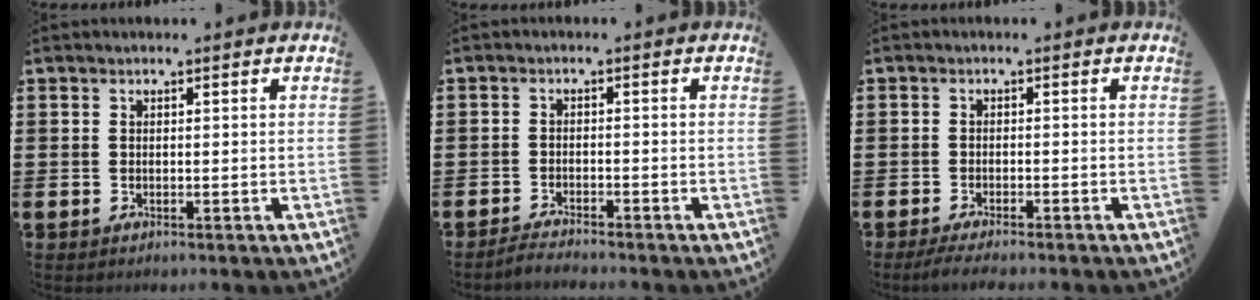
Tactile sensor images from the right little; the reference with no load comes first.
{"total": 1.8, "force": [-1.8, -0.1, 0.2], "torque": [-0.007, 0.004, -0.035]}
{"total": 1.7, "force": [-1.4, 0.0, 1.0], "torque": [-0.016, 0.002, -0.027]}